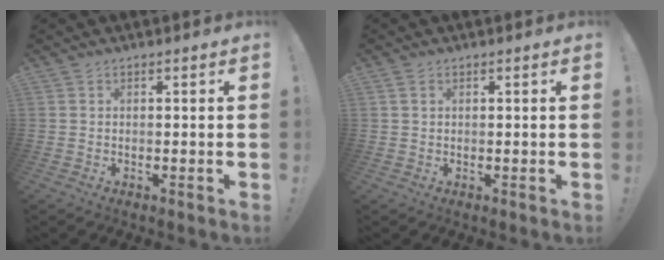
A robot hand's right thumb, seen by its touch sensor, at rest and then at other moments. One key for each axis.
{"total": 1.2, "fx": 0.7, "fy": 0.7, "fz": 0.8, "tx": -0.008, "ty": -0.001, "tz": 0.011}